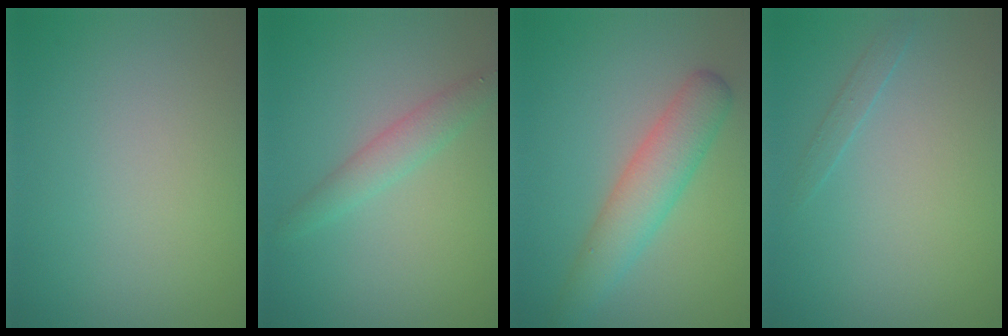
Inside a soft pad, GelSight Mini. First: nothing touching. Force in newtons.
{"total": 2.1, "press": 2.1, "slide": 0.0}
{"total": 4.1, "press": 4.1, "slide": 0.2}
{"total": 0.8, "press": 0.8, "slide": 0.1}